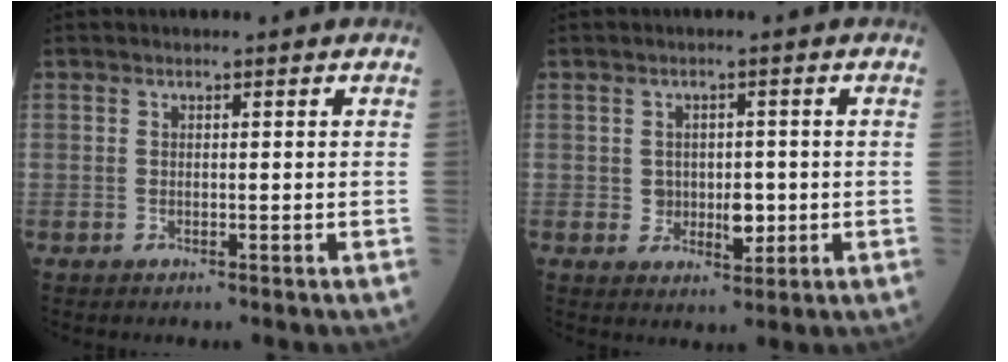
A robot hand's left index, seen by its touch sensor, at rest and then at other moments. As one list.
[{"total": 3.8, "force": [-0.3, 2.7, 2.7], "torque": [-0.035, 0.002, 0.004]}]